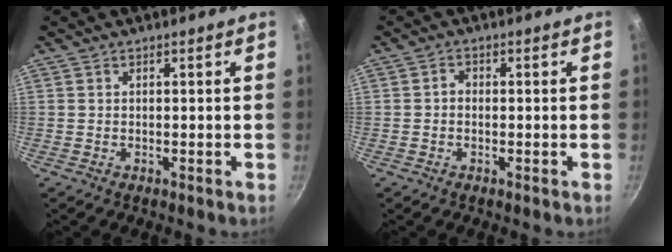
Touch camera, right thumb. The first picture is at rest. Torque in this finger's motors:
{"motor_torque": [0.34, 0.30, 0.06, 0.17, 0.02]}